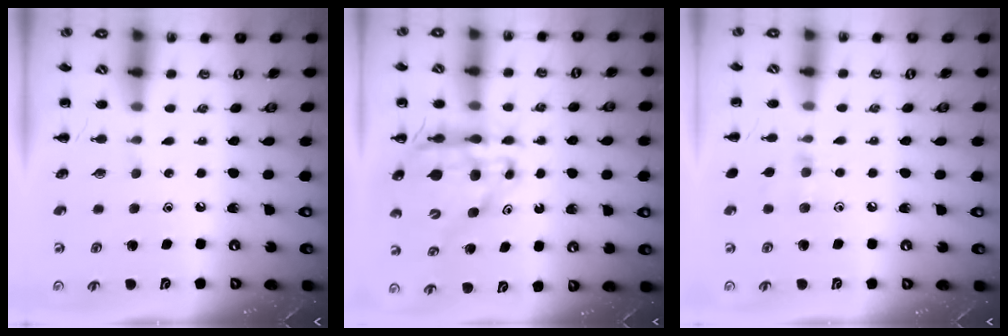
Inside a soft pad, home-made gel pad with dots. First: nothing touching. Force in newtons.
{"total": 13.6, "press": 13.1, "slide": 3.6}
{"total": 5.6, "press": 5.4, "slide": 1.6}